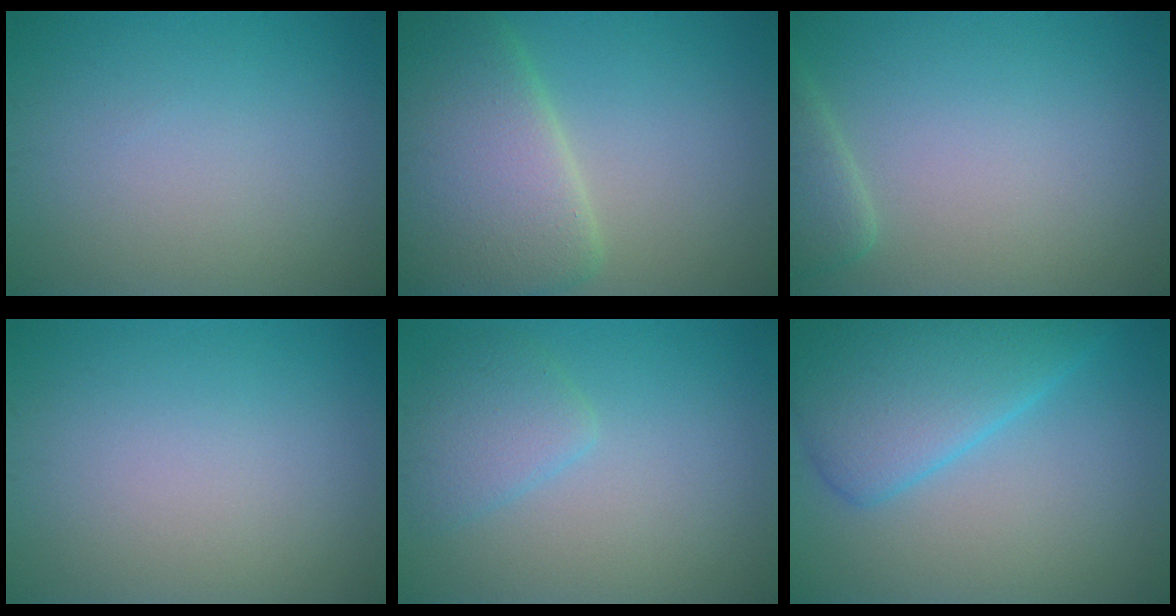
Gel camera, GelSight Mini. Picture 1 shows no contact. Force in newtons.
{"total": 9.1, "press": 9.1, "slide": 0.3}
{"total": 2.2, "press": 2.2, "slide": 0.2}
{"total": 0.0}
{"total": 2.6, "press": 2.6, "slide": 0.2}
{"total": 7.0, "press": 7.0, "slide": 0.3}